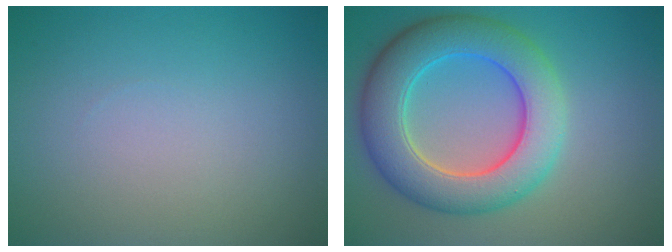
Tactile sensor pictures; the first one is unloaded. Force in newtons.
{"total": 8.4, "press": 8.4, "slide": 0.5}